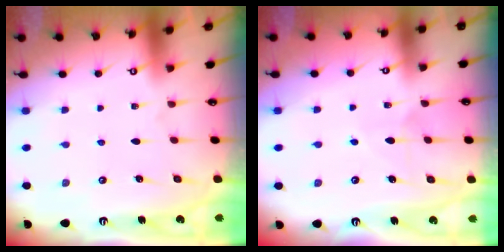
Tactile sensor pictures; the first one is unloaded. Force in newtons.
{"total": 5.5, "press": 5.4, "slide": 0.6}